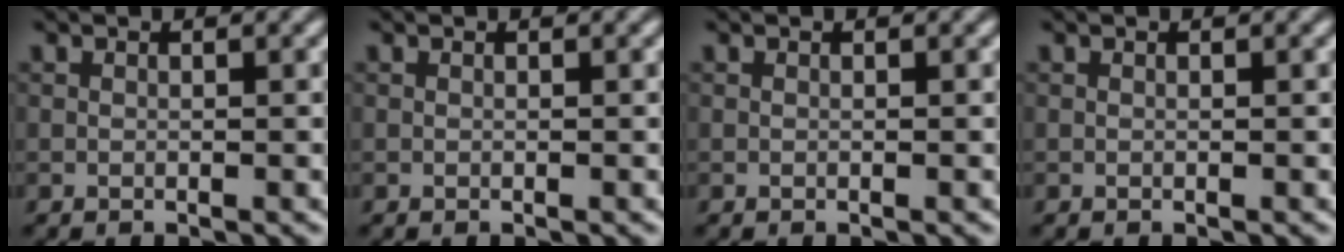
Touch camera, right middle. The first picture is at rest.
{"total": 0.0}
{"total": 0.0}
{"total": 0.0}